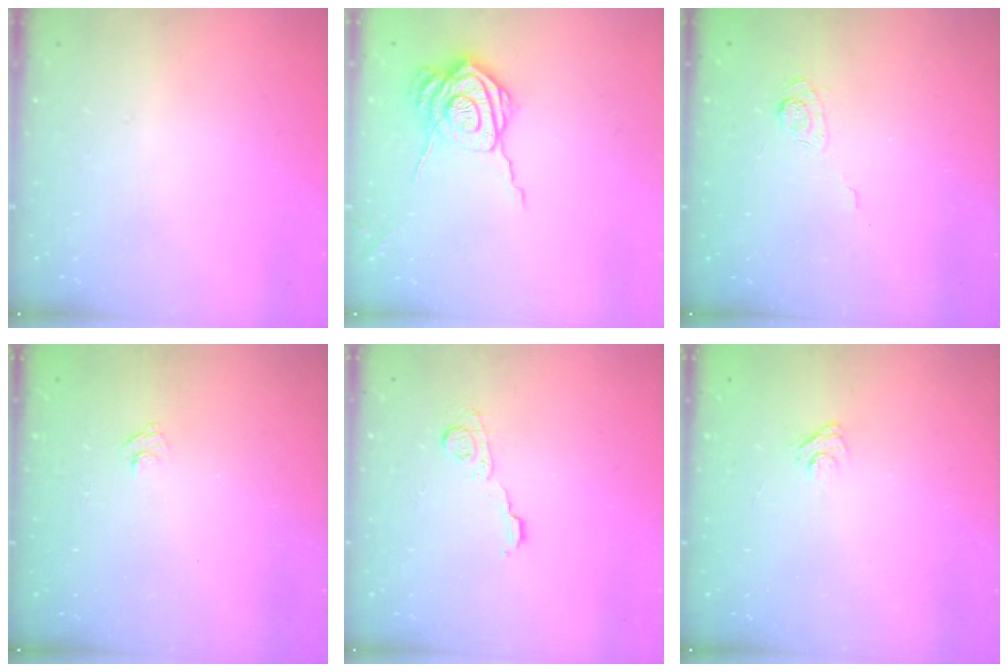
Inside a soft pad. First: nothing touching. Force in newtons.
{"total": 12.8, "press": 12.7, "slide": 1.2}
{"total": 3.2, "press": 2.8, "slide": 1.5}
{"total": 2.7, "press": 2.5, "slide": 0.9}
{"total": 7.3, "press": 7.2, "slide": 0.4}
{"total": 3.1, "press": 2.8, "slide": 1.3}